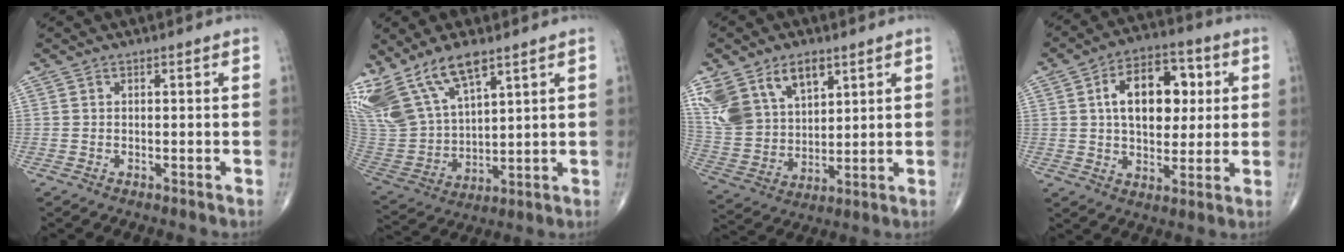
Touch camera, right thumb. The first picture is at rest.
{"total": 18.4, "force": [11.9, 7.8, 11.7], "torque": [-0.241, -0.040, 0.249]}
{"total": 16.3, "force": [8.5, 10.2, 9.5], "torque": [-0.178, -0.020, 0.179]}
{"total": 15.2, "force": [3.3, 9.4, 11.6], "torque": [-0.141, 0.009, 0.049]}